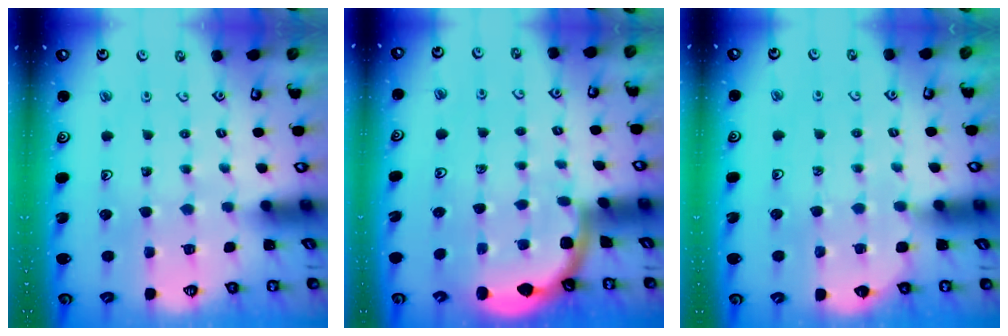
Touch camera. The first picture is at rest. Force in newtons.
{"total": 1.8, "press": 1.8, "slide": 0.2}
{"total": 4.8, "press": 4.8, "slide": 0.5}